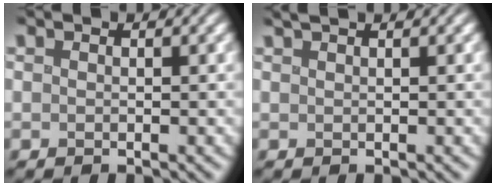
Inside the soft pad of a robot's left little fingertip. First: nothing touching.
{"total": 2.6, "force": [2.0, 0.8, 1.5], "torque": [-0.005, 0.014, 0.010]}